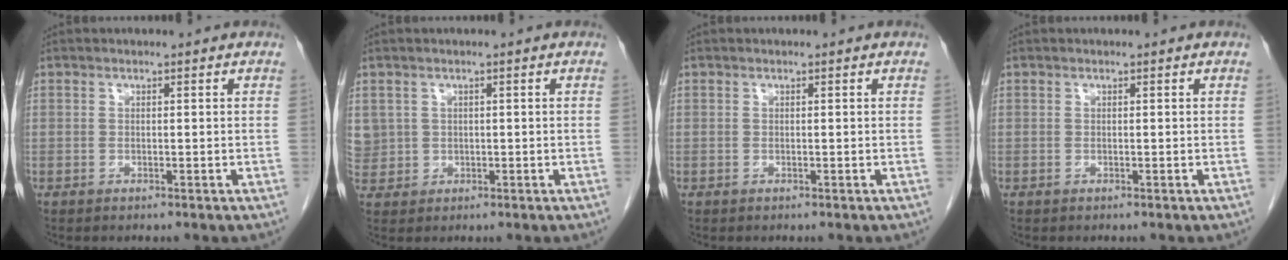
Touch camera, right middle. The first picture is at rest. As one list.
[{"total": 4.1, "force": [1.1, 4.0, 0.5], "torque": [-0.015, 0.010, 0.032]}, {"total": 0.0}, {"total": 0.0}]